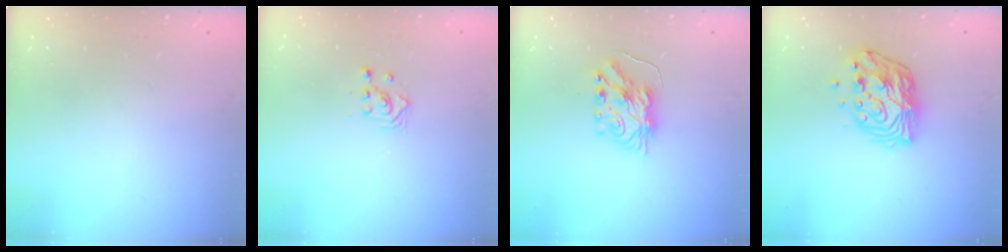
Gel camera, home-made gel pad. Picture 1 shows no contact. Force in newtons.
{"total": 2.3, "press": 2.3, "slide": 0.3}
{"total": 7.8, "press": 7.7, "slide": 0.6}
{"total": 11.7, "press": 11.7, "slide": 0.8}